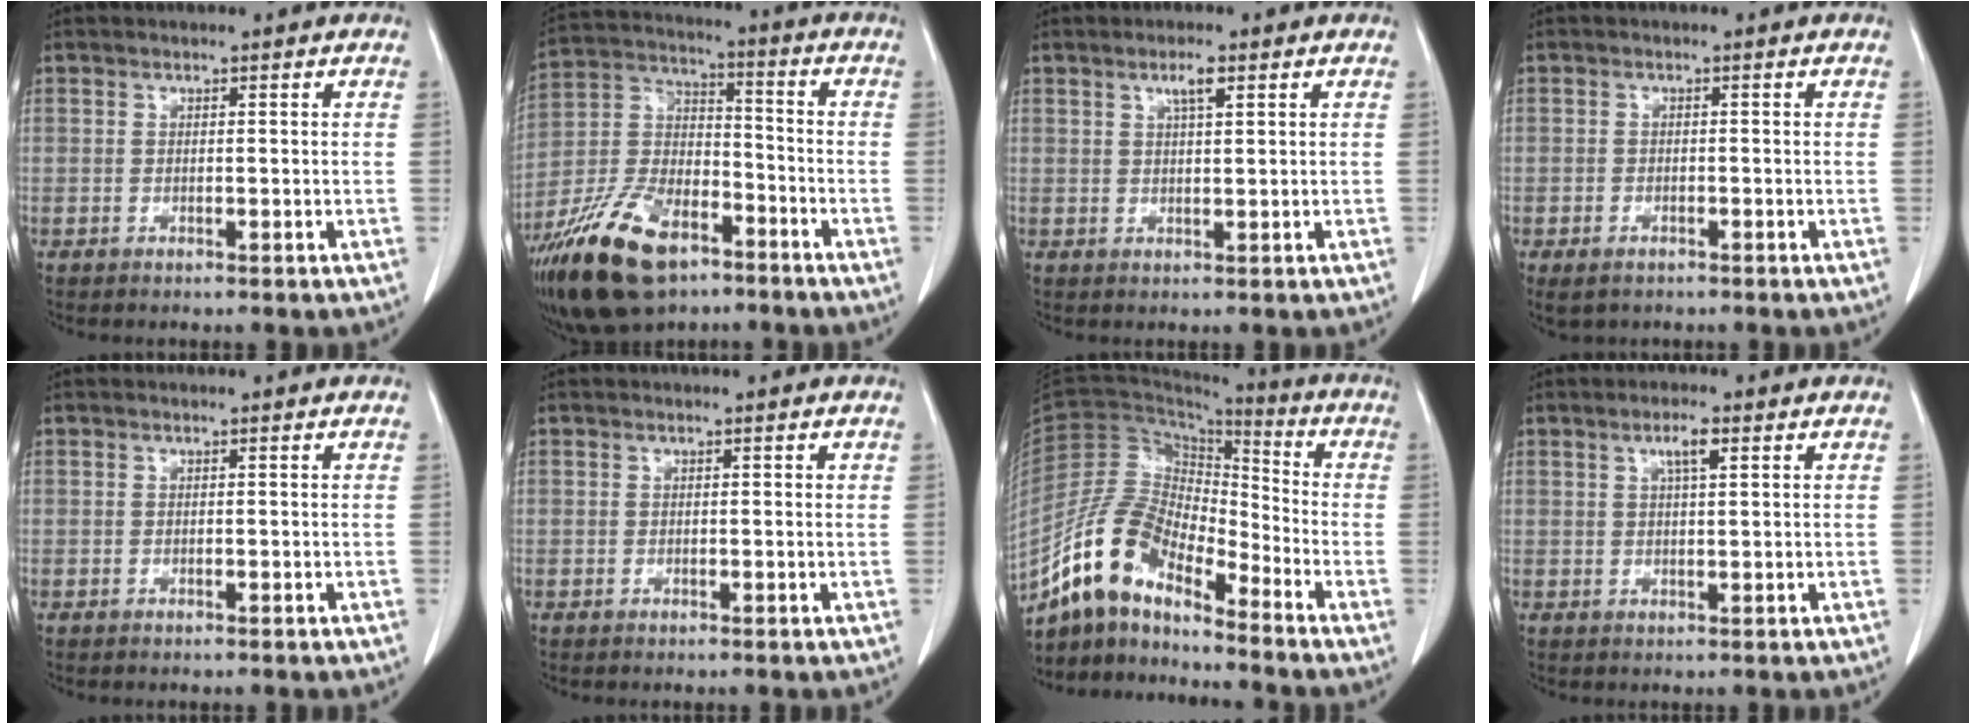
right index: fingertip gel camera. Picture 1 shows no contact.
{"total": 20.5, "force": [-12.7, 9.4, 13.0], "torque": [-0.307, -0.007, -0.231]}
{"total": 3.1, "force": [1.7, 0.8, 2.6], "torque": [-0.050, 0.001, 0.031]}
{"total": 4.1, "force": [-2.3, 2.4, 2.3], "torque": [-0.048, -0.004, -0.030]}
{"total": 0.0}
{"total": 0.7, "force": [0.1, 0.4, 0.6], "torque": [-0.015, 0.005, 0.004]}
{"total": 13.4, "force": [-10.7, 4.4, 6.8], "torque": [-0.148, 0.030, -0.205]}
{"total": 3.4, "force": [1.6, 0.8, 2.9], "torque": [-0.057, 0.002, 0.029]}